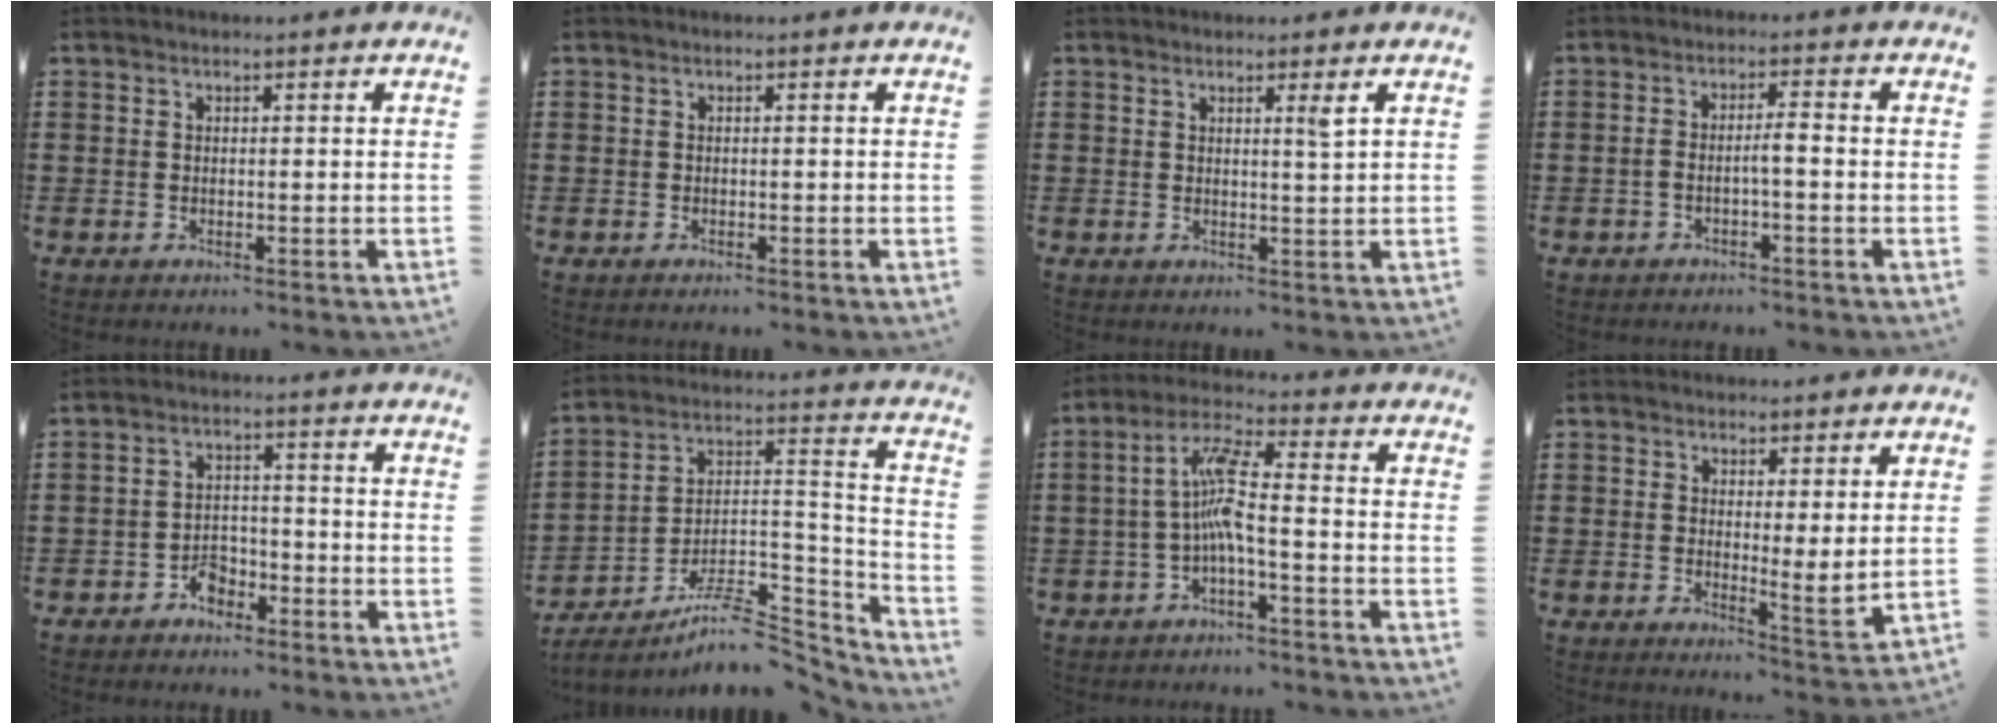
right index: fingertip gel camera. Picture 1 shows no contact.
{"total": 0.0}
{"total": 1.9, "force": [0.8, -0.5, 1.6], "torque": [-0.023, -0.008, 0.010]}
{"total": 2.4, "force": [-1.0, 0.1, 2.2], "torque": [-0.042, 0.002, -0.020]}
{"total": 3.3, "force": [-2.4, 1.8, 1.2], "torque": [-0.027, 0.007, -0.049]}
{"total": 8.8, "force": [-7.3, 2.5, 4.0], "torque": [-0.067, 0.016, -0.142]}
{"total": 7.4, "force": [-1.5, 1.1, 7.1], "torque": [-0.150, -0.002, -0.034]}
{"total": 3.7, "force": [2.5, 0.7, 2.5], "torque": [-0.043, -0.019, 0.043]}